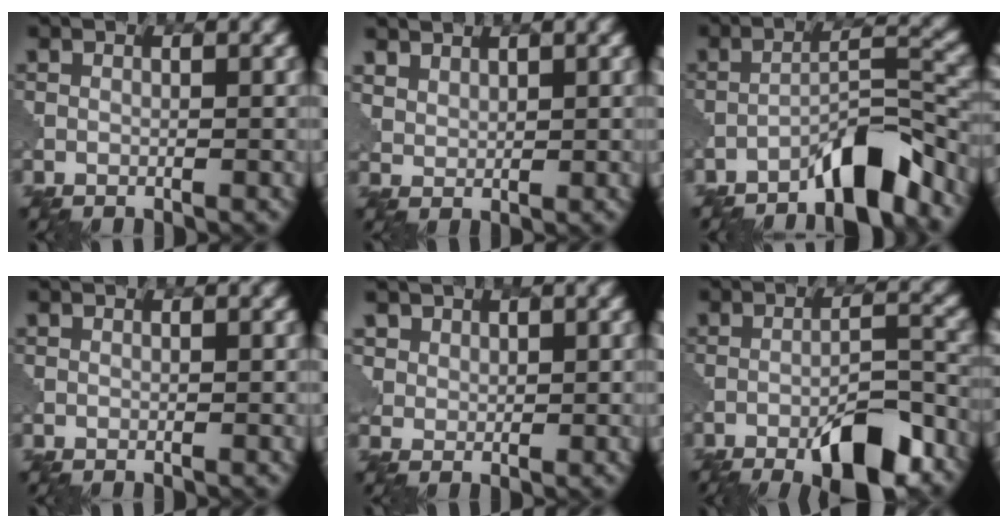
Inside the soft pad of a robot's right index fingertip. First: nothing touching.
{"total": 2.8, "force": [2.3, 1.4, 0.7], "torque": [-0.026, -0.008, 0.060]}
{"total": 5.9, "force": [-4.7, 0.9, 3.5], "torque": [-0.051, 0.016, -0.084]}
{"total": 0.0}
{"total": 2.5, "force": [1.6, 1.9, 0.6], "torque": [-0.023, -0.010, 0.044]}
{"total": 8.8, "force": [-5.5, 2.2, 6.5], "torque": [-0.099, 0.003, -0.085]}